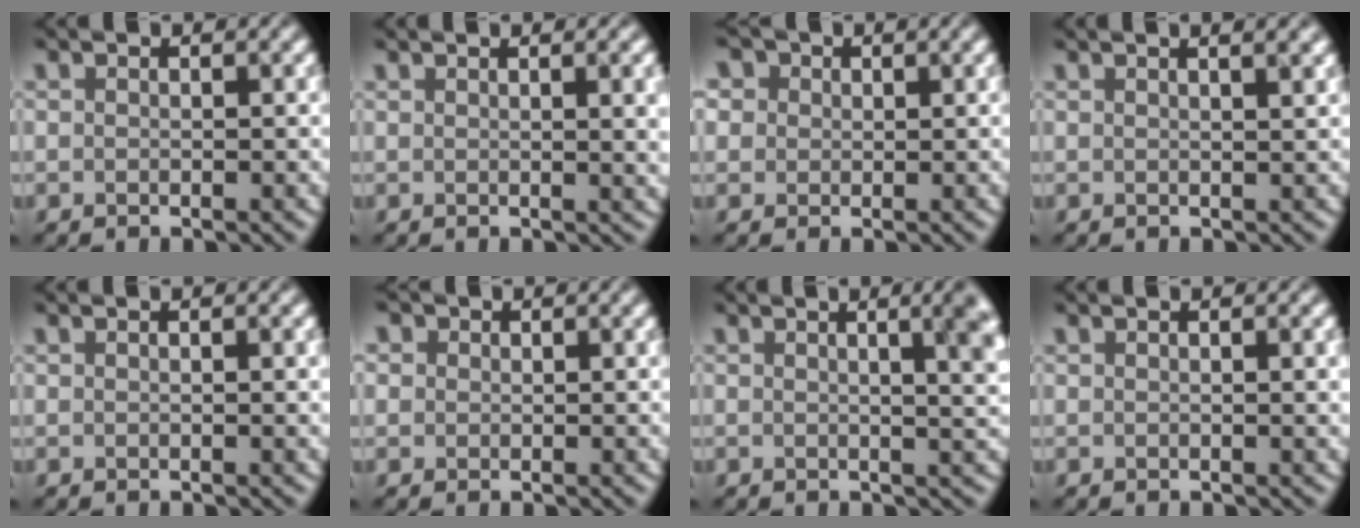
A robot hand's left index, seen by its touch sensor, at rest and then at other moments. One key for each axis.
{"total": 4.1, "fx": 1.6, "fy": 1.4, "fz": 3.5, "tx": -0.028, "ty": 0.006, "tz": 0.023}
{"total": 4.9, "fx": 2.5, "fy": 3.5, "fz": 2.2, "tx": -0.058, "ty": 0.015, "tz": 0.027}
{"total": 4.6, "fx": 2.8, "fy": 2.0, "fz": 3.1, "tx": -0.003, "ty": 0.033, "tz": 0.000}
{"total": 0.9, "fx": 0.4, "fy": 0.2, "fz": 0.8, "tx": -0.007, "ty": 0.003, "tz": 0.006}
{"total": 1.8, "fx": 0.9, "fy": 1.4, "fz": 0.6, "tx": -0.010, "ty": 0.009, "tz": -0.002}
{"total": 6.1, "fx": 1.5, "fy": 2.4, "fz": 5.5, "tx": -0.023, "ty": 0.020, "tz": 0.009}
{"total": 1.6, "fx": 0.6, "fy": 0.5, "fz": 1.4, "tx": -0.012, "ty": 0.005, "tz": 0.007}